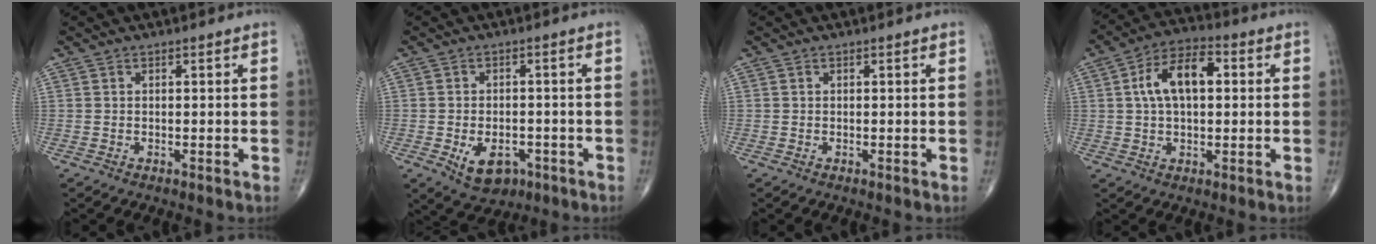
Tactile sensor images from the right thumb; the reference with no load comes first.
{"total": 7.2, "force": [-2.8, 4.7, 4.7], "torque": [-0.059, 0.009, -0.033]}
{"total": 0.0}
{"total": 10.9, "force": [1.9, 5.9, 8.9], "torque": [-0.157, 0.024, 0.025]}